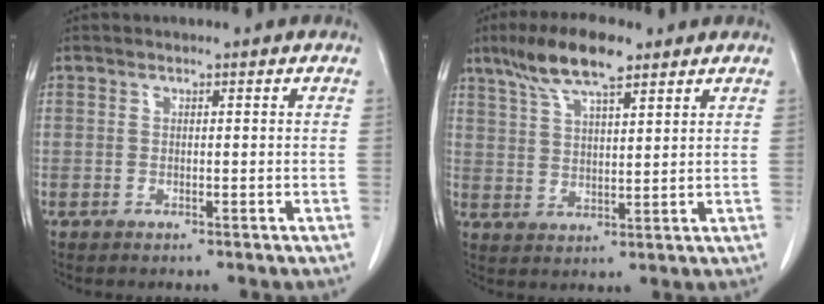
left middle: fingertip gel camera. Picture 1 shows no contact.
{"total": 9.6, "force": [6.7, 2.0, 6.5], "torque": [-0.129, 0.015, 0.123]}